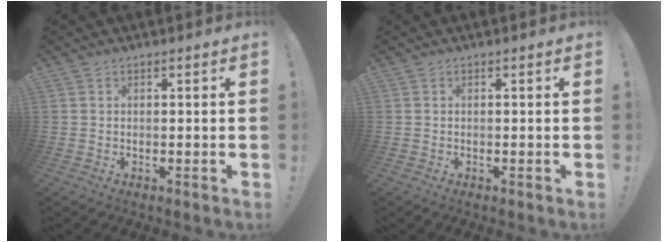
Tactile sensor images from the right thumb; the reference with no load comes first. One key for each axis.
{"total": 0.0}